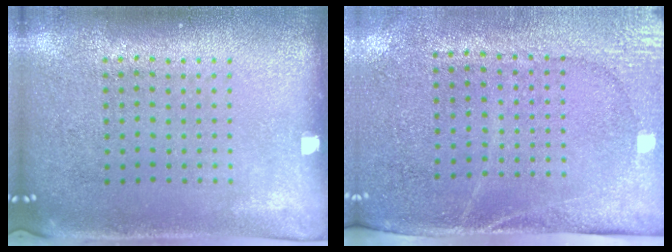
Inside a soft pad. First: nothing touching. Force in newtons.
{"total": 2.7, "press": 2.3, "slide": 1.4}